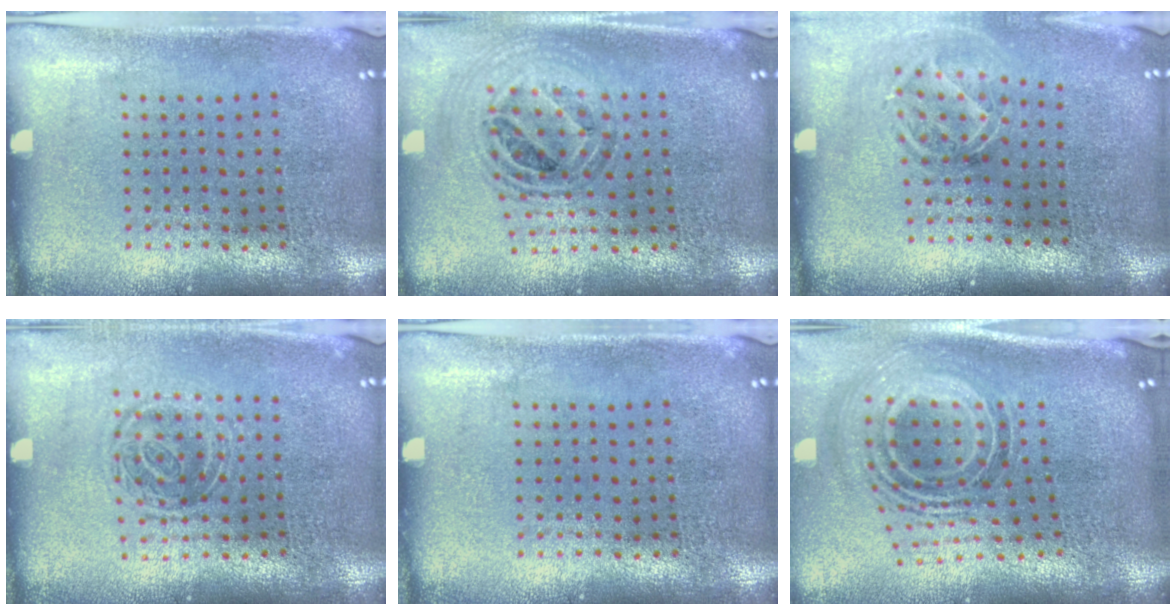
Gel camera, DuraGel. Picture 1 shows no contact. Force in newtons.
{"total": 1.0, "press": 1.0, "slide": 0.3}
{"total": 1.8, "press": 1.3, "slide": 1.2}
{"total": 1.4, "press": 1.0, "slide": 0.9}
{"total": 0.0}
{"total": 1.9, "press": 1.4, "slide": 1.2}